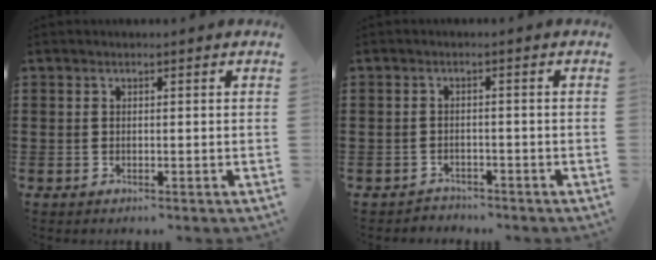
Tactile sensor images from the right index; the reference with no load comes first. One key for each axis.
{"total": 1.8, "fx": -1.7, "fy": 0.6, "fz": -0.1, "tx": -0.003, "ty": 0.003, "tz": -0.039}